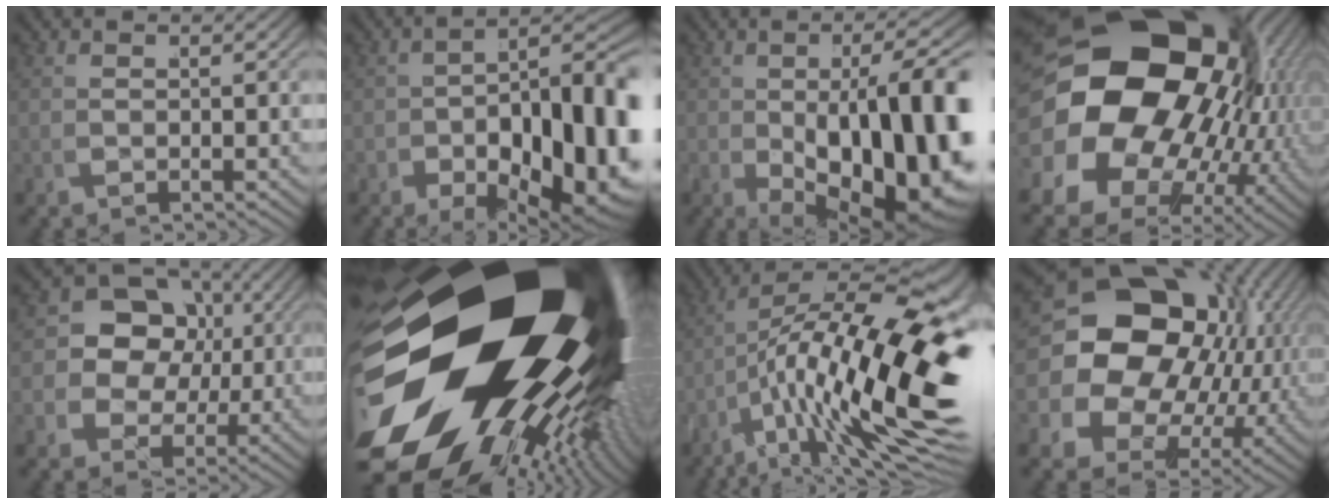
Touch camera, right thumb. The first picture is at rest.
{"total": 16.1, "force": [-4.5, 9.3, 12.4], "torque": [-0.183, -0.047, -0.038]}
{"total": 18.8, "force": [-4.7, 10.6, 14.8], "torque": [-0.221, -0.055, -0.032]}
{"total": 30.8, "force": [2.0, 22.5, 21.0], "torque": [-0.350, -0.041, 0.028]}
{"total": 8.8, "force": [1.1, 7.7, 4.2], "torque": [-0.098, -0.024, 0.017]}
{"total": 48.2, "force": [-2.0, 29.4, 38.2], "torque": [-0.516, -0.045, -0.029]}
{"total": 17.5, "force": [-1.4, 9.6, 14.5], "torque": [-0.239, -0.058, 0.004]}
{"total": 21.4, "force": [1.5, 17.0, 12.9], "torque": [-0.250, -0.024, 0.017]}